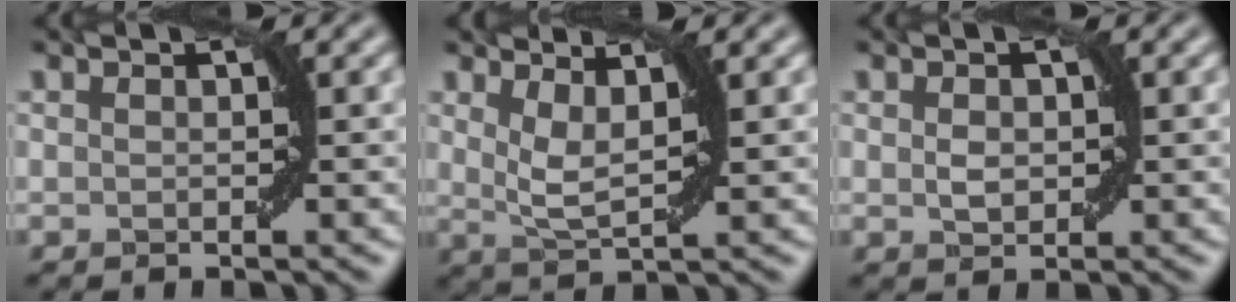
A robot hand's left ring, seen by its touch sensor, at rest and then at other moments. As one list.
[{"total": 2.8, "force": [1.7, 0.5, 2.1], "torque": [-0.047, -0.005, 0.033]}, {"total": 1.4, "force": [0.0, 0.9, 1.0], "torque": [-0.021, 0.001, 0.001]}]